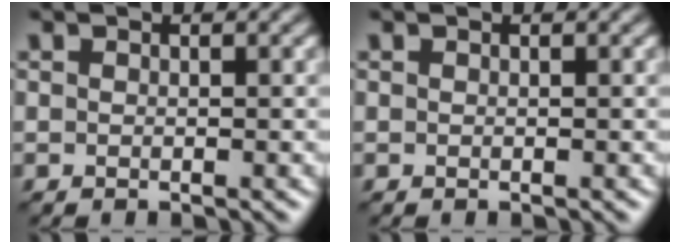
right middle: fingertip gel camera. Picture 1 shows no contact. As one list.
[{"total": 0.0}]